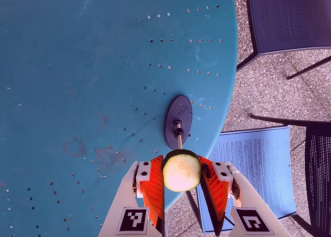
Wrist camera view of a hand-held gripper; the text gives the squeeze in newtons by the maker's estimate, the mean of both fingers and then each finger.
{"total": 13.7, "left": 14.0, "right": 13.4}